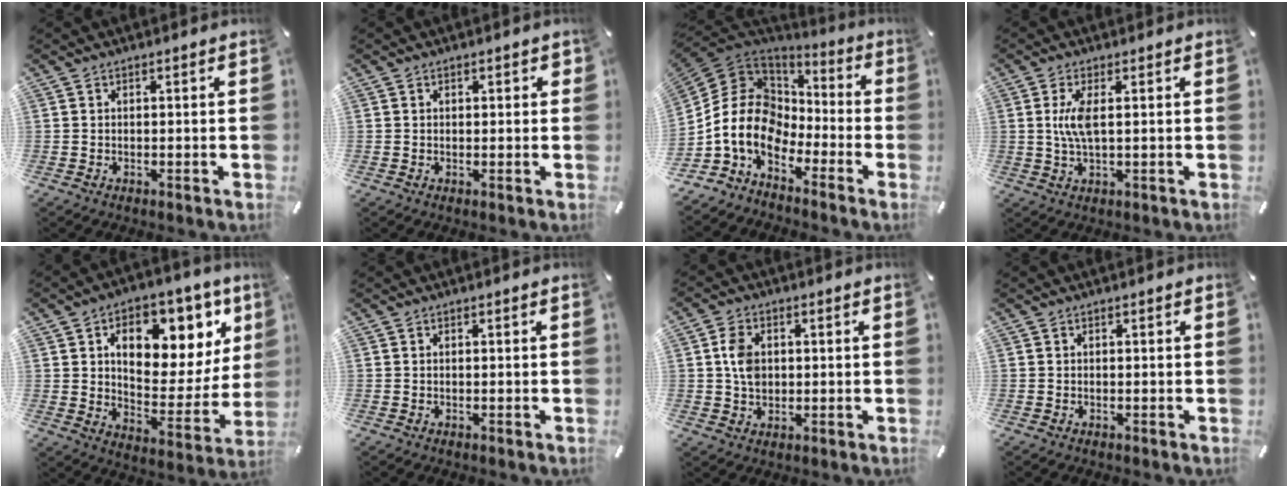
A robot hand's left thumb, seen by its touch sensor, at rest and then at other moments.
{"total": 1.1, "force": [0.1, 0.9, 0.7], "torque": [-0.006, 0.003, -0.002]}
{"total": 13.1, "force": [-4.8, 10.0, 6.9], "torque": [-0.180, 0.008, -0.095]}
{"total": 5.8, "force": [0.9, 1.8, 5.4], "torque": [-0.121, -0.002, 0.012]}
{"total": 15.6, "force": [7.9, 9.7, 9.3], "torque": [-0.125, -0.058, 0.133]}
{"total": 0.0}
{"total": 5.7, "force": [0.8, 4.5, 3.4], "torque": [-0.062, 0.001, 0.011]}
{"total": 0.0}